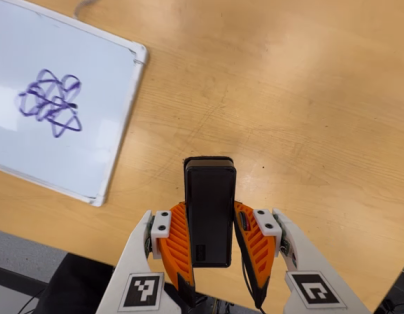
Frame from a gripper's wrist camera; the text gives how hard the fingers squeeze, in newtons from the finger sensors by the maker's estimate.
{"total": 4.2, "left": 2.9, "right": 5.6}